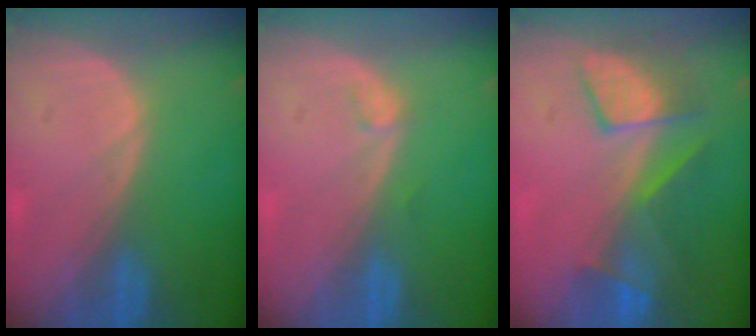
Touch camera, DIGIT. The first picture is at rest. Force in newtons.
{"total": 0.8, "press": 0.7, "slide": 0.1}
{"total": 8.0, "press": 7.5, "slide": 2.8}